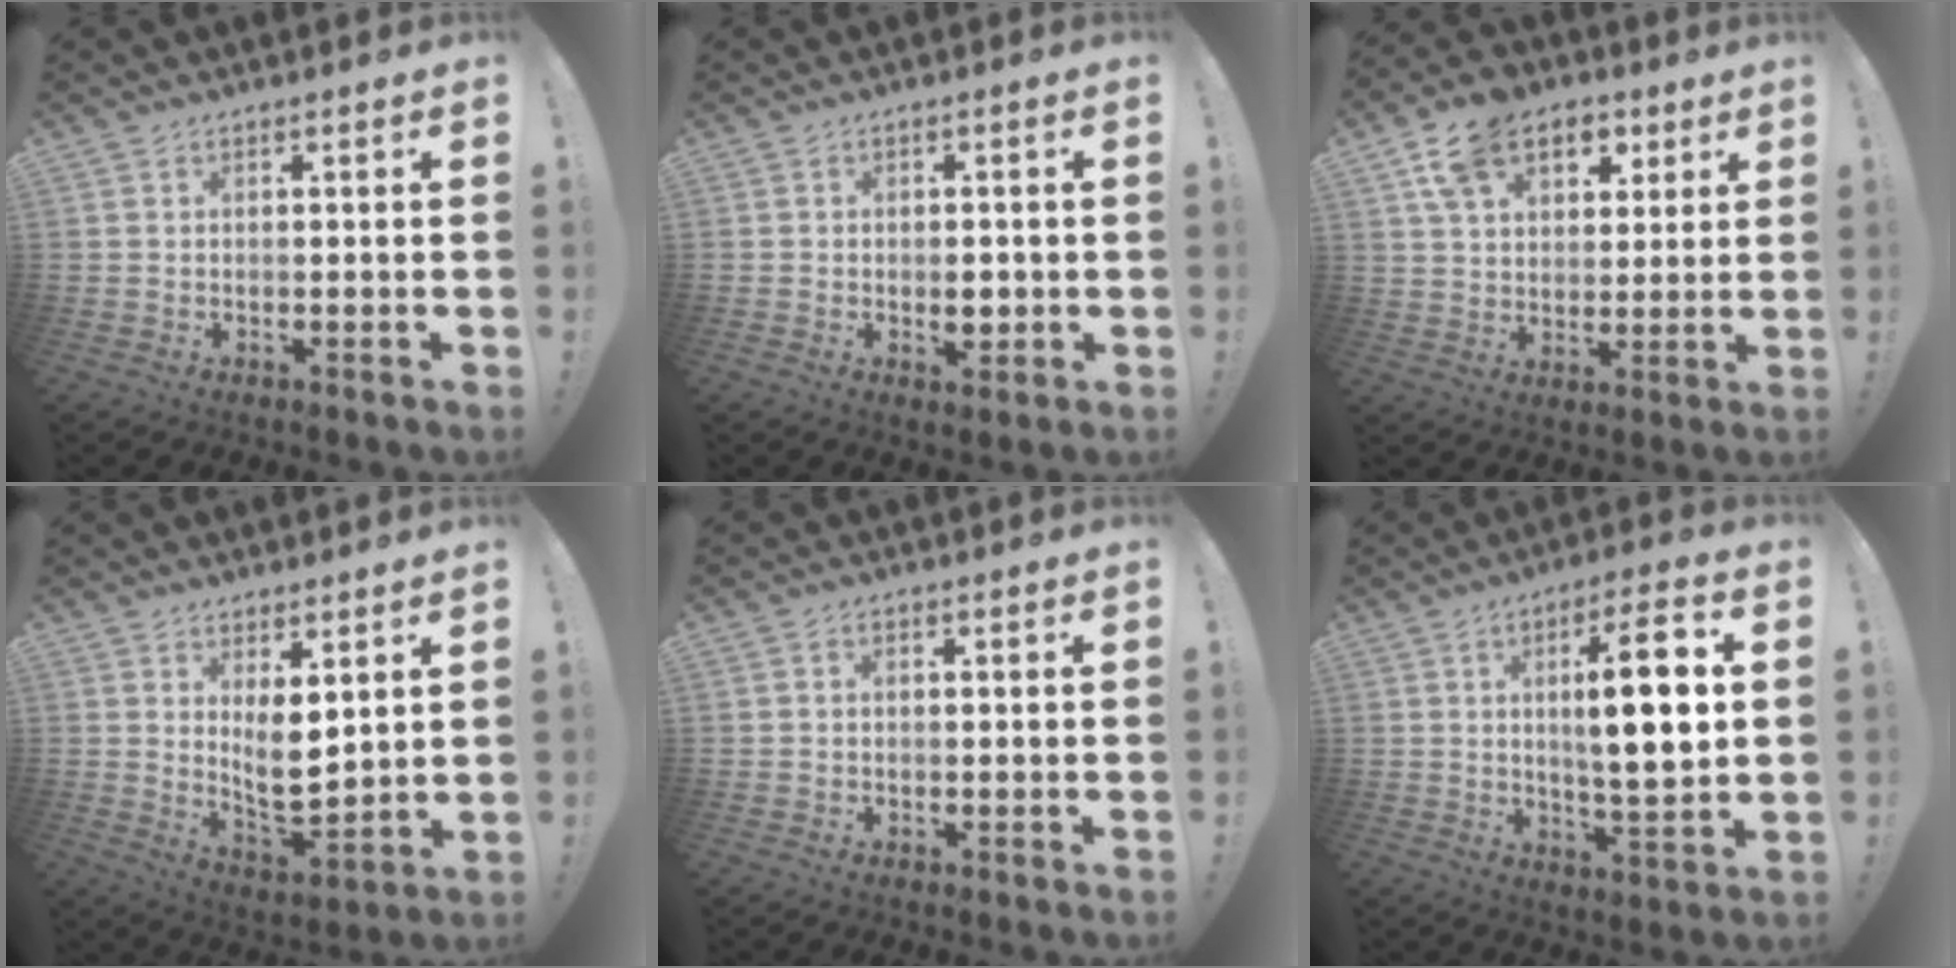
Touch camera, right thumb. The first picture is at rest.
{"total": 3.4, "force": [-0.5, 2.5, 2.2], "torque": [-0.013, -0.003, -0.011]}
{"total": 14.5, "force": [7.3, 10.1, 7.4], "torque": [-0.121, -0.024, 0.139]}
{"total": 8.7, "force": [3.7, 4.1, 6.7], "torque": [-0.093, -0.041, 0.072]}
{"total": 0.6, "force": [-0.2, 0.4, 0.4], "torque": [-0.011, 0.003, -0.003]}
{"total": 14.5, "force": [2.3, 3.2, 13.9], "torque": [-0.206, -0.004, 0.024]}